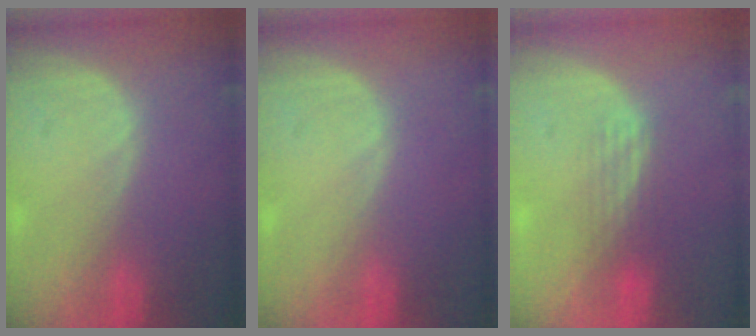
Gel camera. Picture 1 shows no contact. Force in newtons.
{"total": 0.0}
{"total": 2.8, "press": 2.5, "slide": 1.3}